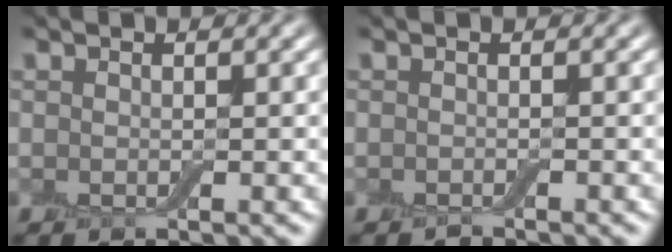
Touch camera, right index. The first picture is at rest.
{"total": 0.6, "force": [-0.6, 0.1, 0.2], "torque": [-0.002, 0.000, -0.011]}